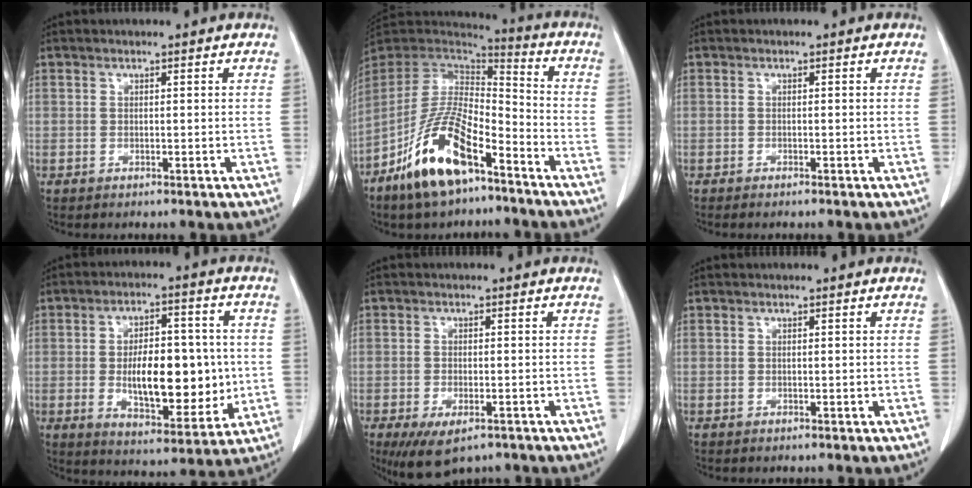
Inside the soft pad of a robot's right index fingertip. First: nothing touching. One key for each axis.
{"total": 15.8, "fx": -9.1, "fy": 5.2, "fz": 11.8, "tx": -0.235, "ty": -0.004, "tz": -0.168}
{"total": 1.6, "fx": -1.3, "fy": 0.0, "fz": 1.0, "tx": -0.015, "ty": -0.001, "tz": -0.014}
{"total": 14.1, "fx": -0.7, "fy": 6.3, "fz": 12.6, "tx": -0.200, "ty": 0.007, "tz": -0.002}
{"total": 6.9, "fx": -4.5, "fy": 2.8, "fz": 4.4, "tx": -0.070, "ty": -0.011, "tz": -0.068}
{"total": 0.0}